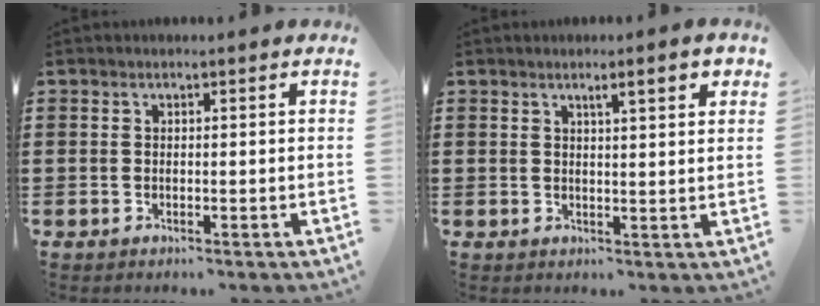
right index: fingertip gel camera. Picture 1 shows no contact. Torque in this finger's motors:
{"motor_torque": [0.30, 0.00, 0.12, 0.02]}